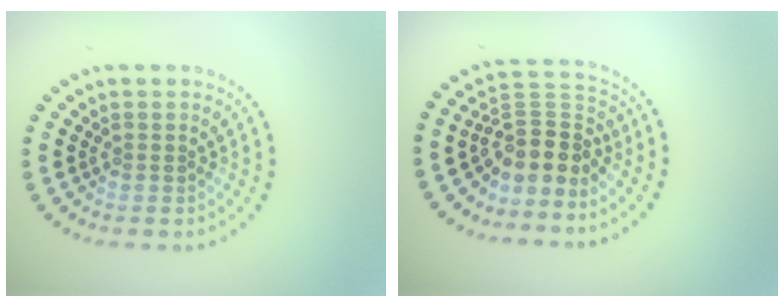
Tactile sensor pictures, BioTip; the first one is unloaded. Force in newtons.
{"total": 3.9, "press": 3.0, "slide": 2.5}